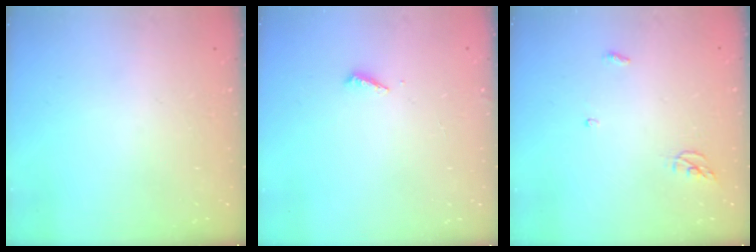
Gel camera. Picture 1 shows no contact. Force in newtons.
{"total": 2.0, "press": 2.0, "slide": 0.2}
{"total": 3.5, "press": 3.5, "slide": 0.3}